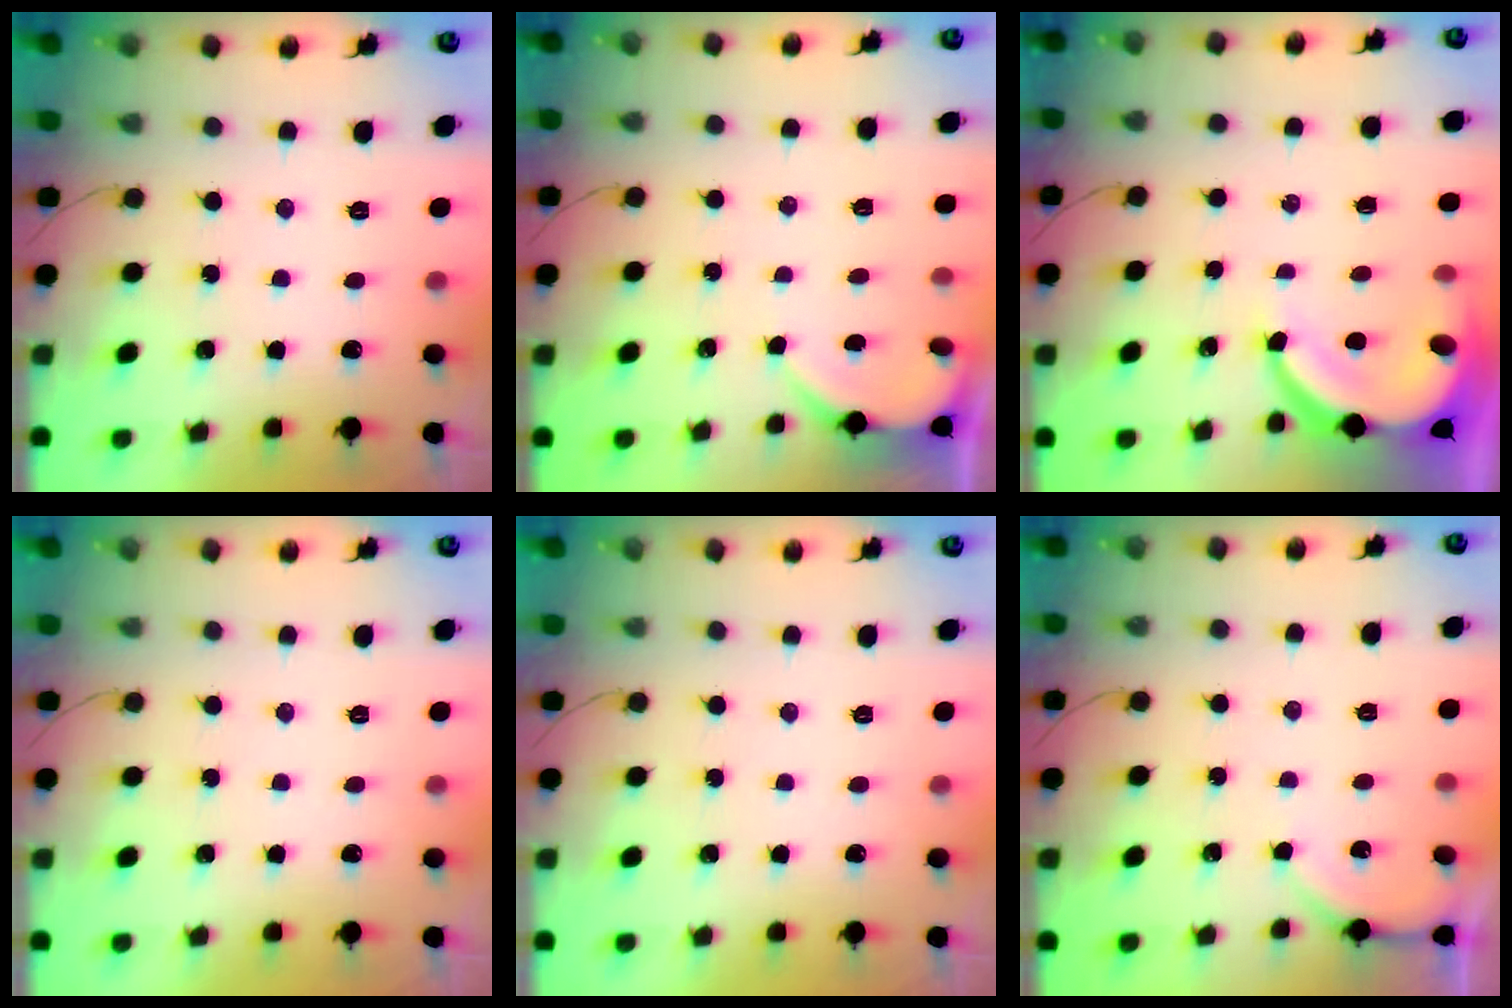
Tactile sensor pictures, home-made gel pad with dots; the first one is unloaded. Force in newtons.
{"total": 1.8, "press": 1.8, "slide": 0.3}
{"total": 8.0, "press": 7.9, "slide": 1.1}
{"total": 0.0}
{"total": 0.0}
{"total": 2.0, "press": 2.0, "slide": 0.2}